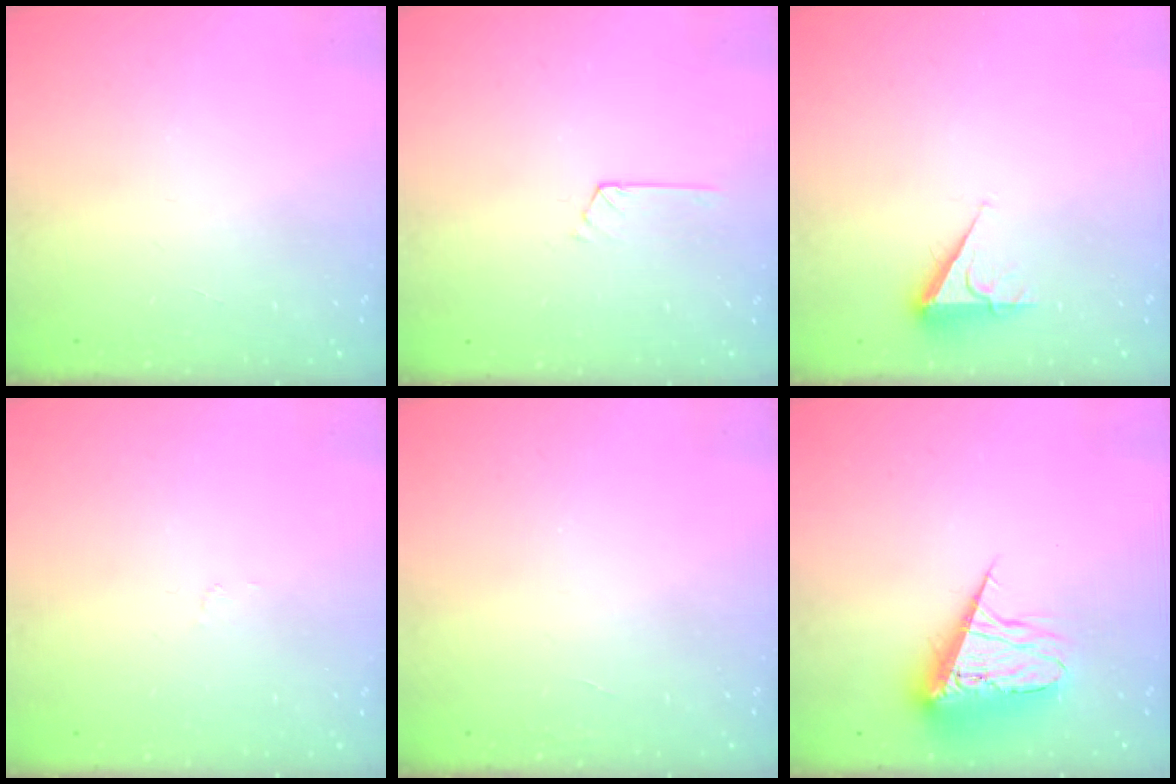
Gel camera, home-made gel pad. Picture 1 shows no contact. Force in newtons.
{"total": 2.7, "press": 2.7, "slide": 0.4}
{"total": 4.4, "press": 4.3, "slide": 0.8}
{"total": 2.5, "press": 2.4, "slide": 0.3}
{"total": 0.0}
{"total": 9.3, "press": 9.3, "slide": 0.7}